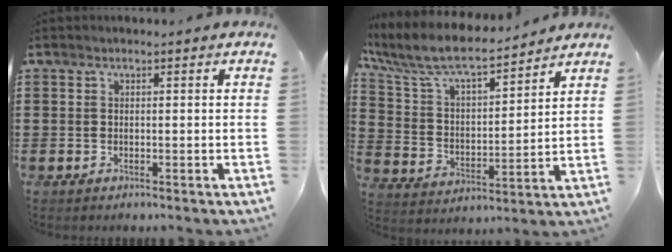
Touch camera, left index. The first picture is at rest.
{"total": 8.5, "force": [7.3, 1.6, 3.9], "torque": [-0.109, -0.044, 0.123]}